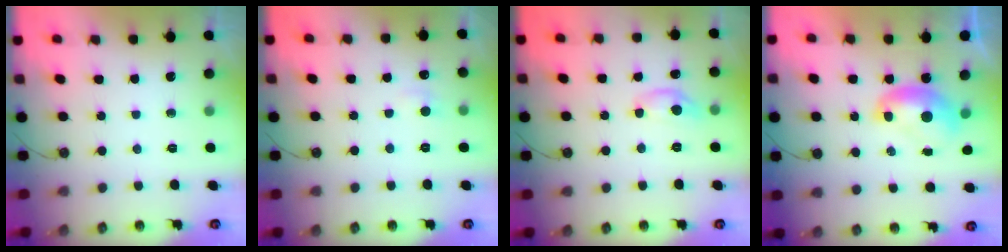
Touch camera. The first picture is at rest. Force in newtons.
{"total": 1.5, "press": 1.4, "slide": 0.6}
{"total": 1.9, "press": 1.9, "slide": 0.2}
{"total": 1.5, "press": 1.5, "slide": 0.2}